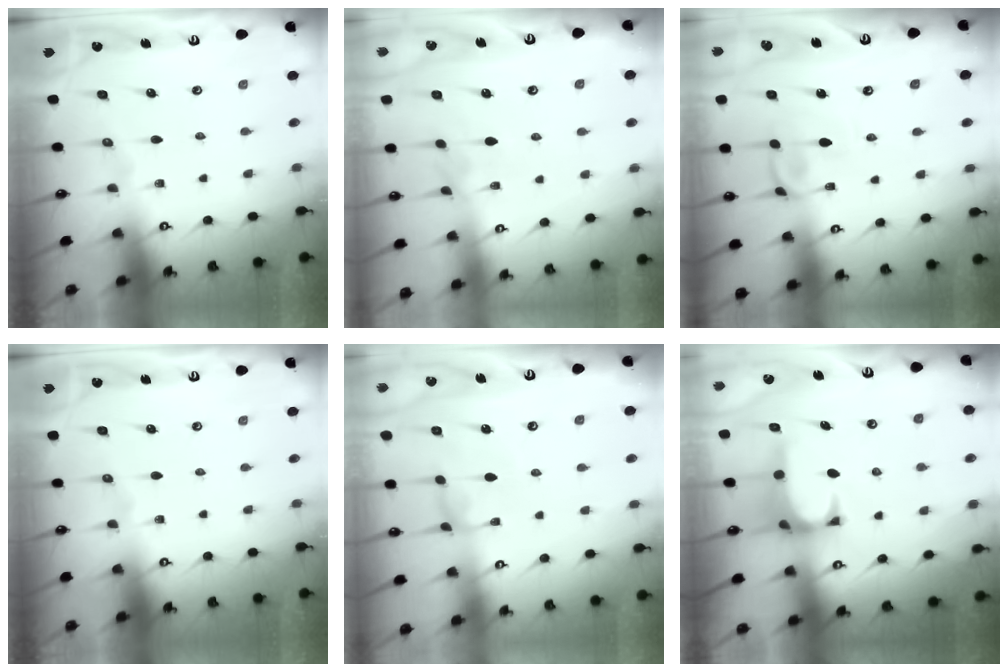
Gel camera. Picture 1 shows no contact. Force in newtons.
{"total": 2.5, "press": 2.5, "slide": 0.4}
{"total": 1.9, "press": 1.8, "slide": 0.7}
{"total": 0.0}
{"total": 0.7, "press": 0.5, "slide": 0.5}
{"total": 1.4, "press": 1.2, "slide": 0.8}